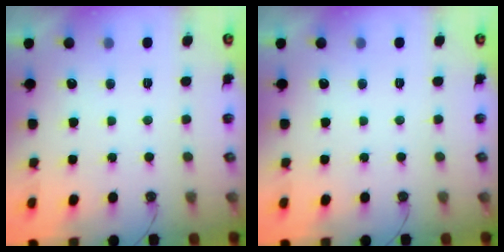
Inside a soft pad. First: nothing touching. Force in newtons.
{"total": 0.0}